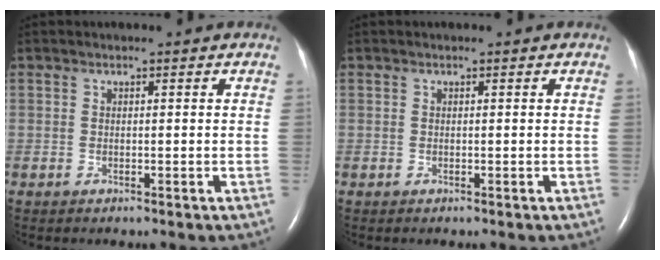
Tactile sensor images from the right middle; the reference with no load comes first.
{"total": 0.0}